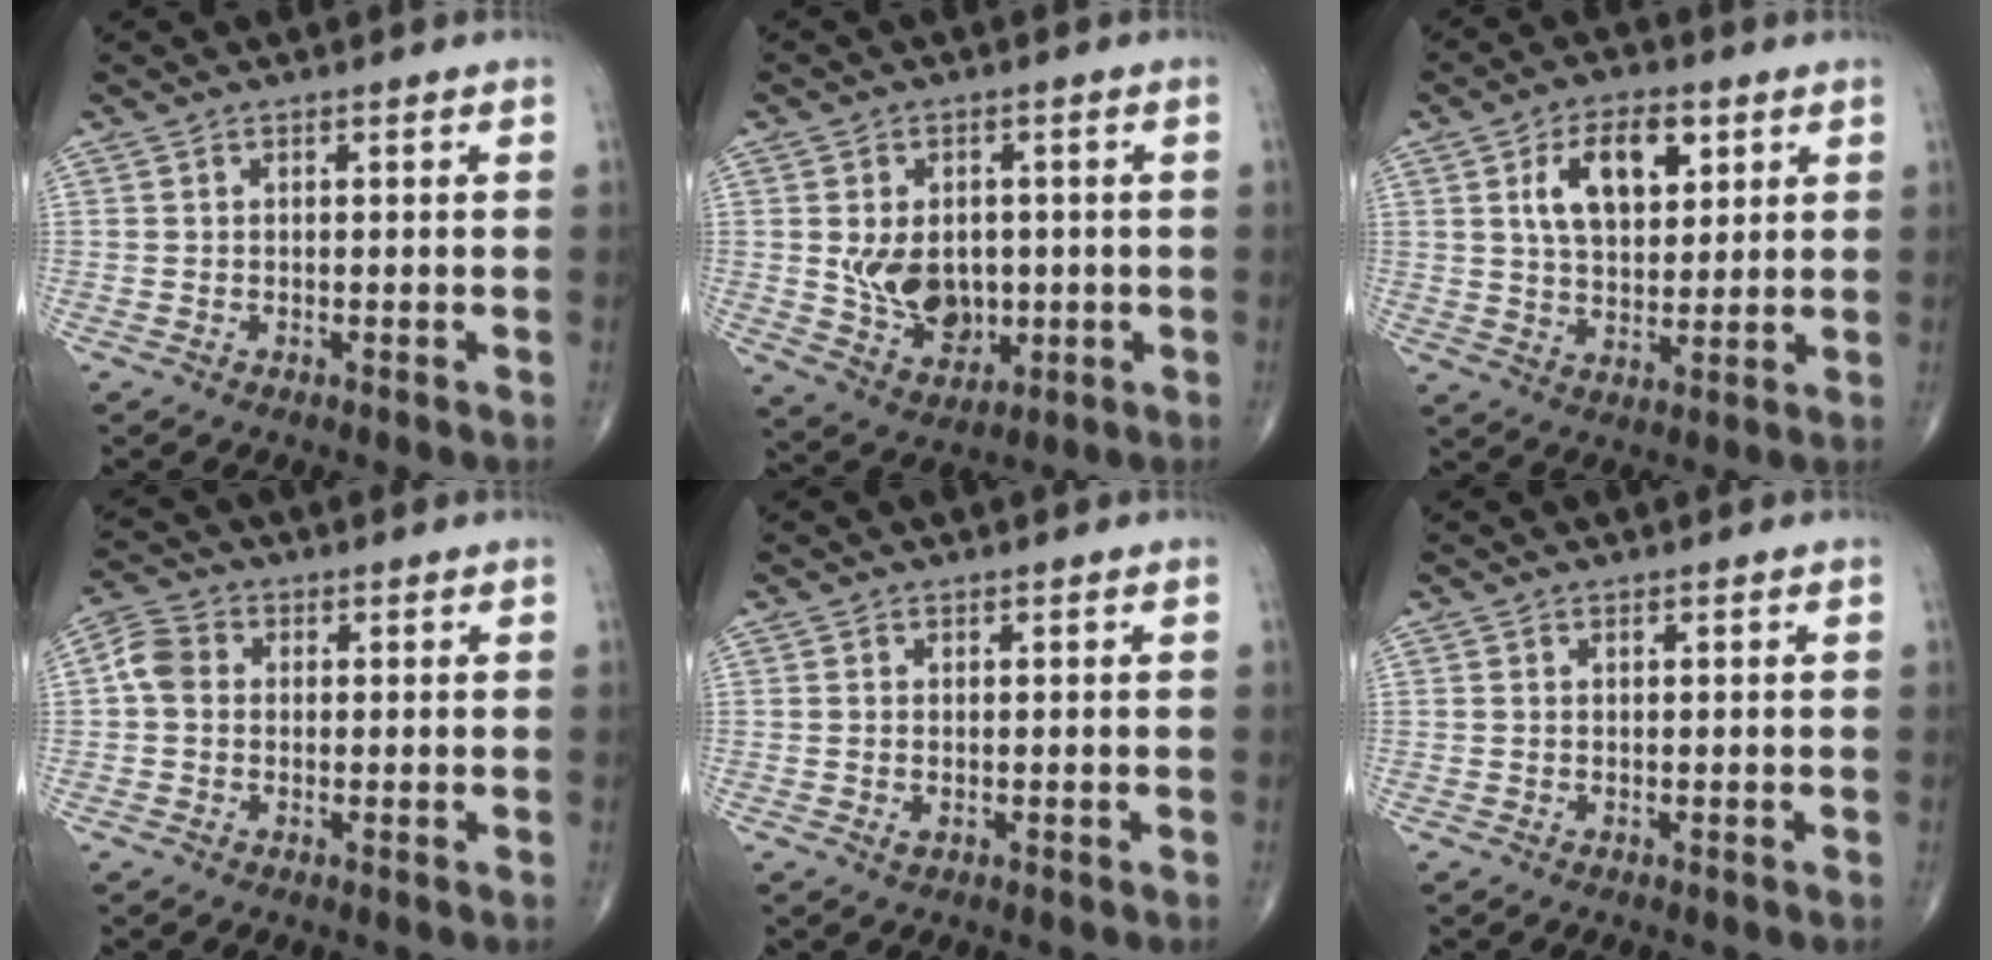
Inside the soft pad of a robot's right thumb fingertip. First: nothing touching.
{"total": 10.1, "force": [-0.1, 7.5, 6.9], "torque": [-0.083, -0.008, 0.015]}
{"total": 11.7, "force": [4.2, 6.6, 8.7], "torque": [-0.121, -0.010, 0.074]}
{"total": 4.8, "force": [0.2, 3.9, 2.7], "torque": [-0.049, 0.015, -0.006]}
{"total": 1.0, "force": [-0.2, 0.5, 0.8], "torque": [-0.016, 0.000, -0.002]}
{"total": 0.0}